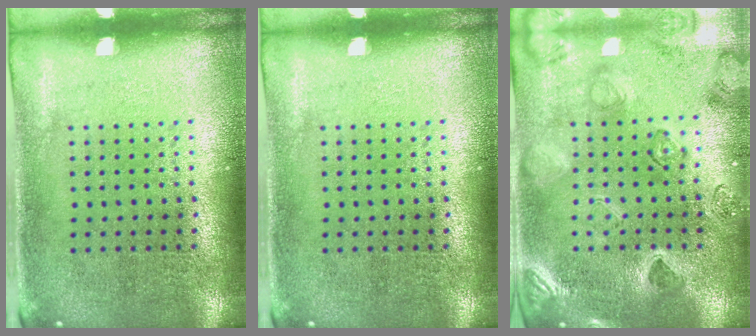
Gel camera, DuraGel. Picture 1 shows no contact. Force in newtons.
{"total": 0.0}
{"total": 2.5, "press": 2.4, "slide": 0.7}